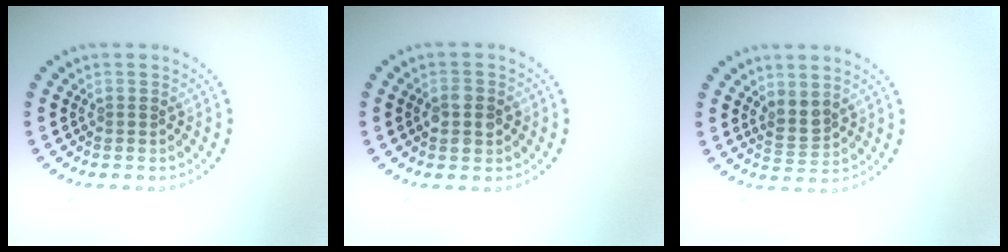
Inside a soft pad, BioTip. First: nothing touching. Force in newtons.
{"total": 2.7, "press": 2.7, "slide": 0.1}
{"total": 2.0, "press": 1.6, "slide": 1.1}